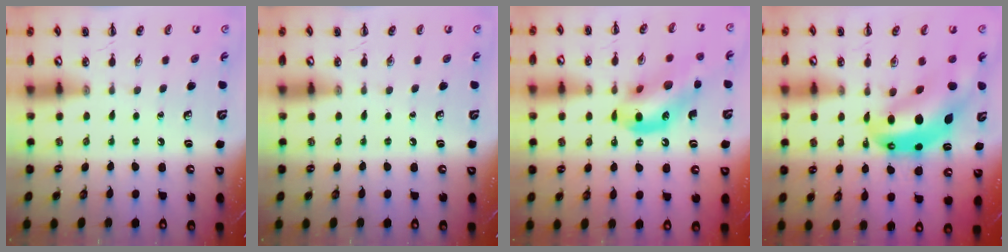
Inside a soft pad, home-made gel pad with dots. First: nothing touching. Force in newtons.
{"total": 0.0}
{"total": 15.0, "press": 14.7, "slide": 2.8}
{"total": 11.7, "press": 11.4, "slide": 2.7}